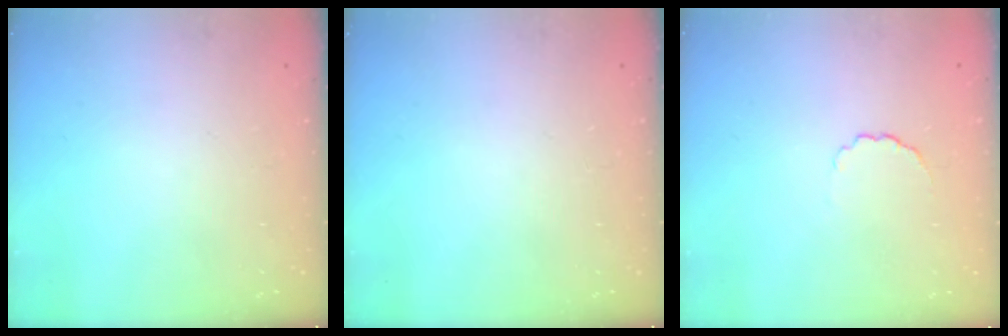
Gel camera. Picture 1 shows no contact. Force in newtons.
{"total": 0.0}
{"total": 2.9, "press": 2.7, "slide": 1.0}